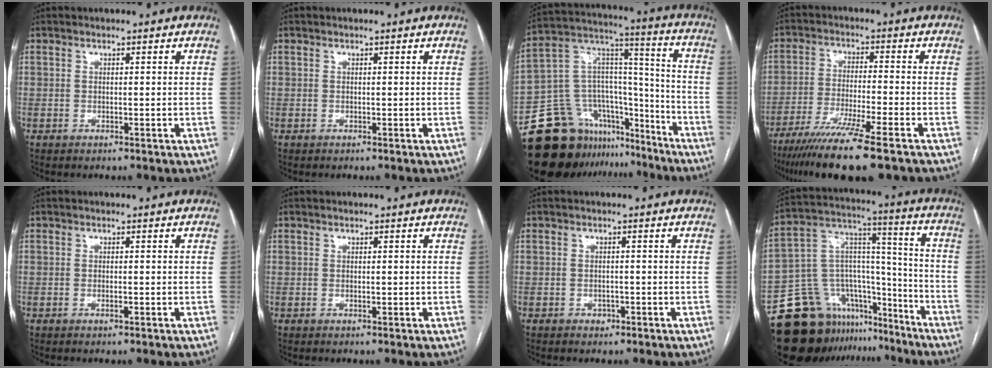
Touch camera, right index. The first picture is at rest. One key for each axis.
{"total": 0.0}
{"total": 21.7, "fx": -16.5, "fy": 12.2, "fz": 7.0, "tx": -0.128, "ty": 0.090, "tz": -0.265}
{"total": 13.5, "fx": -9.5, "fy": -0.2, "fz": 9.6, "tx": -0.177, "ty": -0.040, "tz": -0.161}
{"total": 0.8, "fx": -0.4, "fy": 0.2, "fz": 0.7, "tx": -0.016, "ty": -0.001, "tz": -0.005}
{"total": 0.5, "fx": -0.1, "fy": 0.2, "fz": 0.5, "tx": -0.009, "ty": -0.002, "tz": 0.001}
{"total": 1.2, "fx": -0.7, "fy": 0.8, "fz": 0.4, "tx": -0.005, "ty": 0.003, "tz": -0.010}
{"total": 20.4, "fx": -15.5, "fy": 11.9, "fz": 6.1, "tx": -0.104, "ty": 0.096, "tz": -0.247}